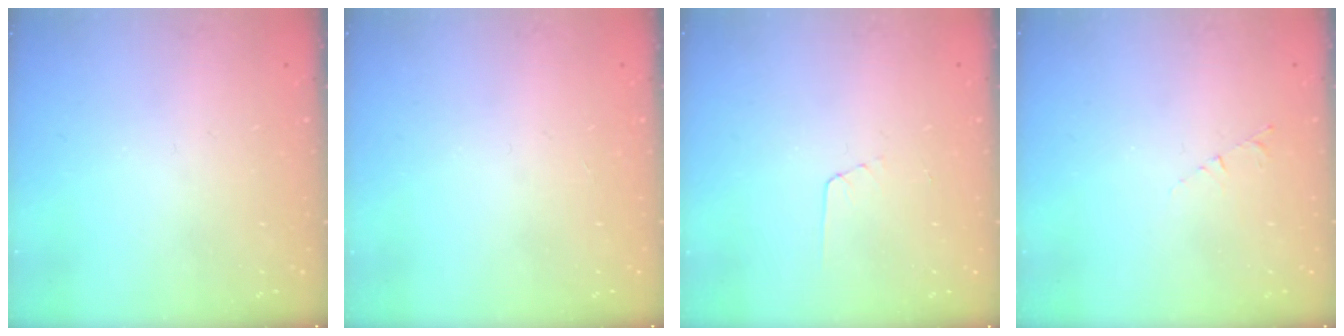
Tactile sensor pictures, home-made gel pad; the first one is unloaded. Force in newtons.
{"total": 0.0}
{"total": 2.7, "press": 2.7, "slide": 0.2}
{"total": 3.1, "press": 3.1, "slide": 0.3}